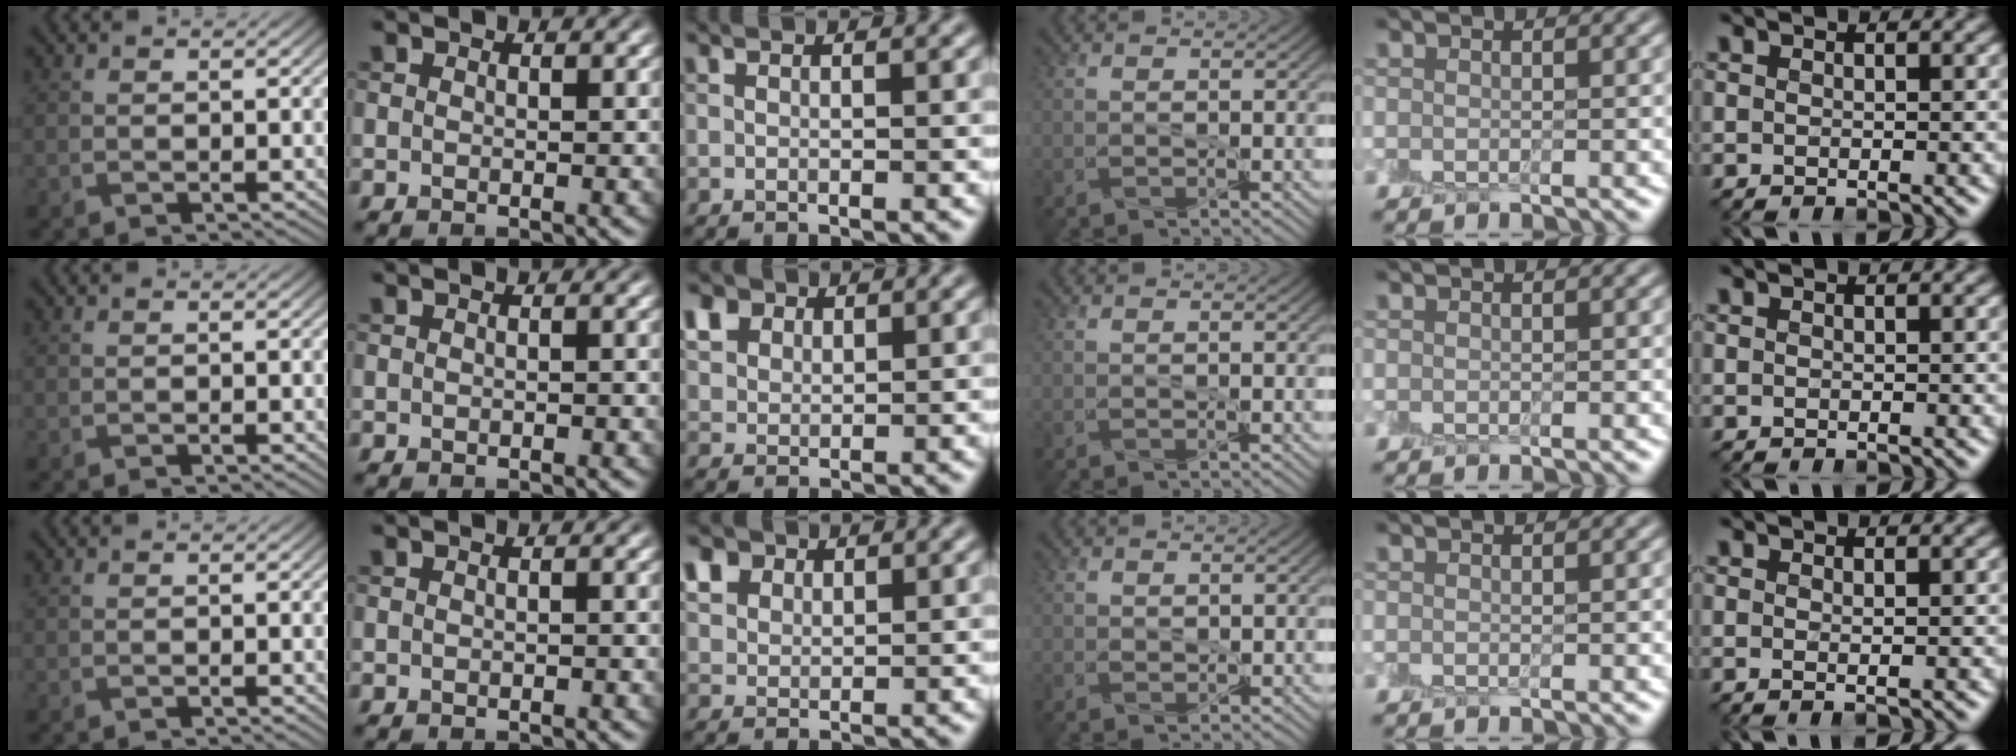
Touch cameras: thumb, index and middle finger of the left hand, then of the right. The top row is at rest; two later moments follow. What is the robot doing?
{"motion": "peel", "object": "lint roller sheet"}